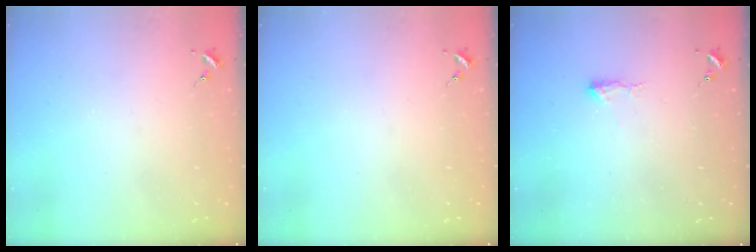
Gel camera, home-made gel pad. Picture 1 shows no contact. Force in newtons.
{"total": 0.0}
{"total": 5.0, "press": 4.9, "slide": 0.7}